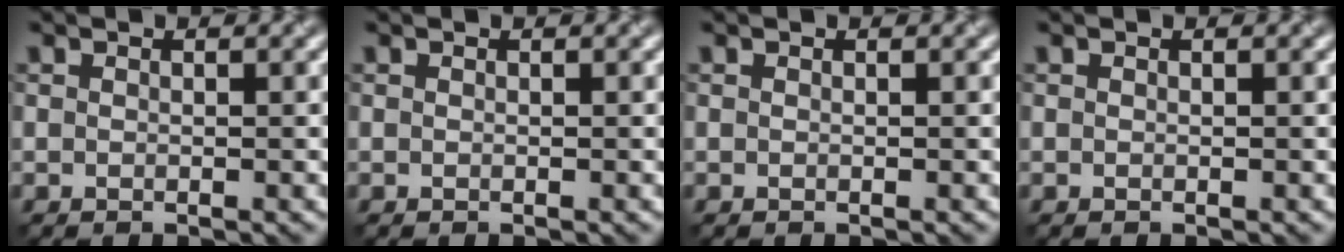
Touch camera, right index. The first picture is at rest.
{"total": 0.0}
{"total": 0.0}
{"total": 0.0}